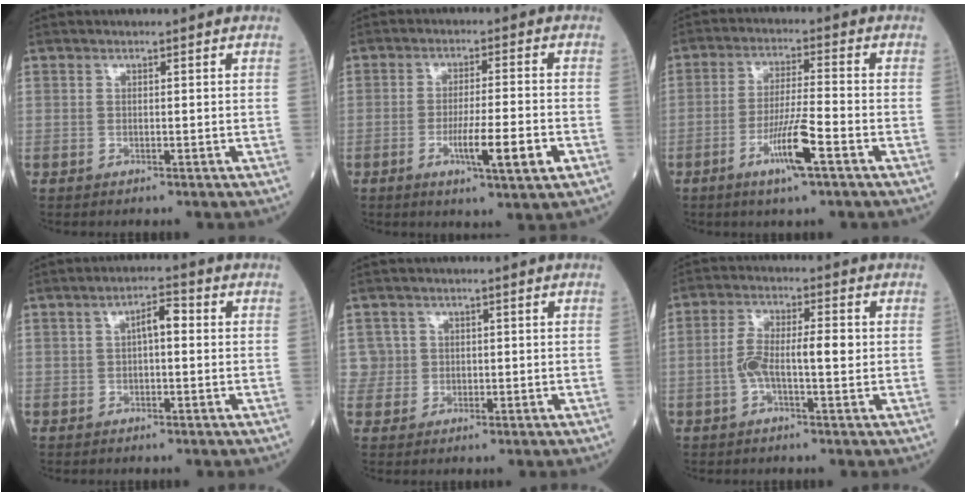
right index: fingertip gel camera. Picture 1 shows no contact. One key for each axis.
{"total": 7.9, "fx": -2.8, "fy": 0.2, "fz": 7.4, "tx": -0.116, "ty": -0.010, "tz": -0.047}
{"total": 8.0, "fx": -3.8, "fy": 0.0, "fz": 7.0, "tx": -0.135, "ty": -0.010, "tz": -0.070}
{"total": 3.5, "fx": 0.6, "fy": 1.2, "fz": 3.2, "tx": -0.045, "ty": 0.019, "tz": 0.007}
{"total": 3.1, "fx": 0.8, "fy": 3.0, "fz": -0.6, "tx": 0.032, "ty": 0.007, "tz": 0.010}
{"total": 6.6, "fx": -0.5, "fy": 1.8, "fz": 6.3, "tx": -0.127, "ty": 0.022, "tz": -0.011}